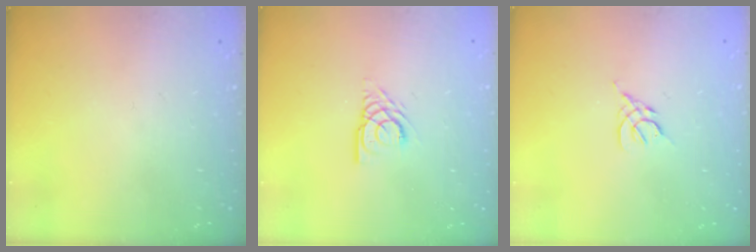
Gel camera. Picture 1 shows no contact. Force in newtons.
{"total": 4.5, "press": 4.4, "slide": 0.4}
{"total": 2.5, "press": 2.4, "slide": 0.7}